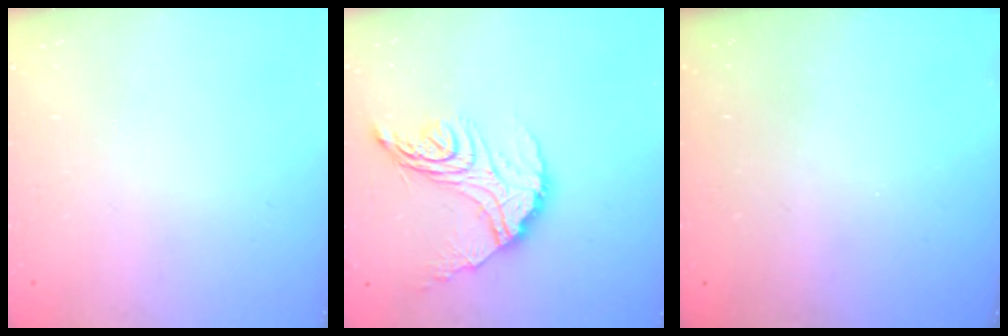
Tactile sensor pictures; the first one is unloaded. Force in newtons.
{"total": 17.5, "press": 17.4, "slide": 0.9}
{"total": 3.1, "press": 3.1, "slide": 0.2}